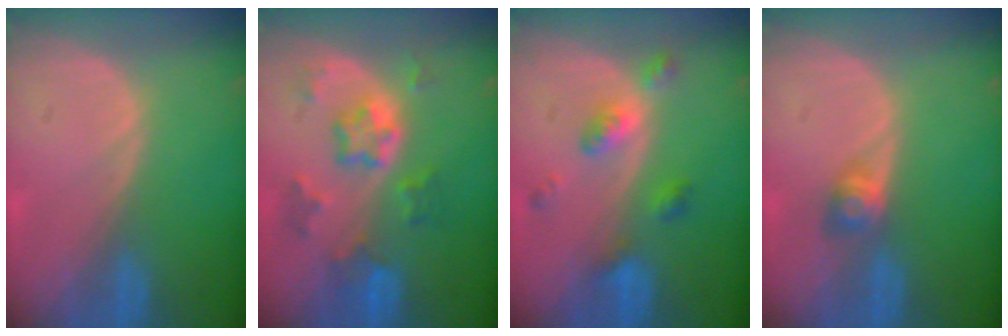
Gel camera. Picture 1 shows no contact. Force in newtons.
{"total": 7.5, "press": 6.6, "slide": 3.6}
{"total": 5.1, "press": 4.6, "slide": 2.2}
{"total": 2.7, "press": 2.5, "slide": 1.1}